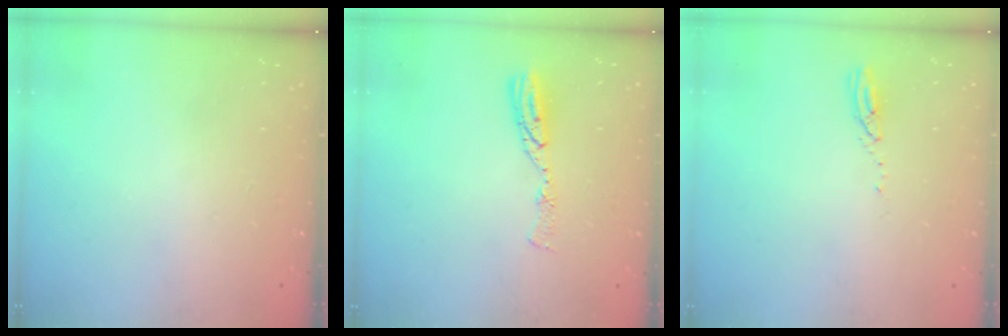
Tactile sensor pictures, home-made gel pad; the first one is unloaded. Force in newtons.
{"total": 7.8, "press": 7.8, "slide": 0.8}
{"total": 3.1, "press": 3.1, "slide": 0.3}